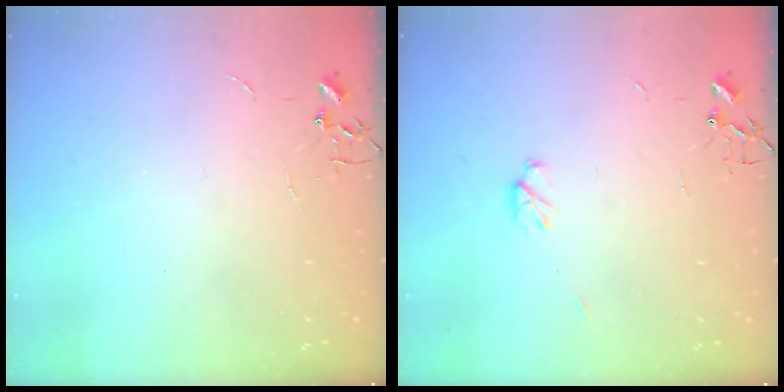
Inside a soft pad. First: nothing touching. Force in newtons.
{"total": 4.6, "press": 4.5, "slide": 0.4}